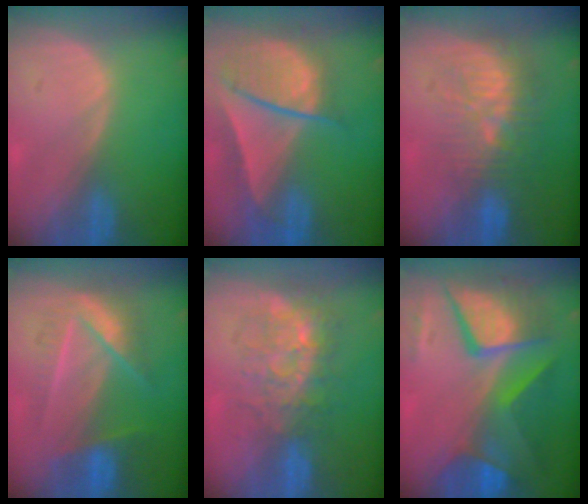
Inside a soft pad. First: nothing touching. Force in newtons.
{"total": 9.5, "press": 8.2, "slide": 4.9}
{"total": 9.8, "press": 8.9, "slide": 4.0}
{"total": 7.1, "press": 7.1, "slide": 0.2}
{"total": 8.8, "press": 7.5, "slide": 4.5}
{"total": 12.0, "press": 11.9, "slide": 1.2}